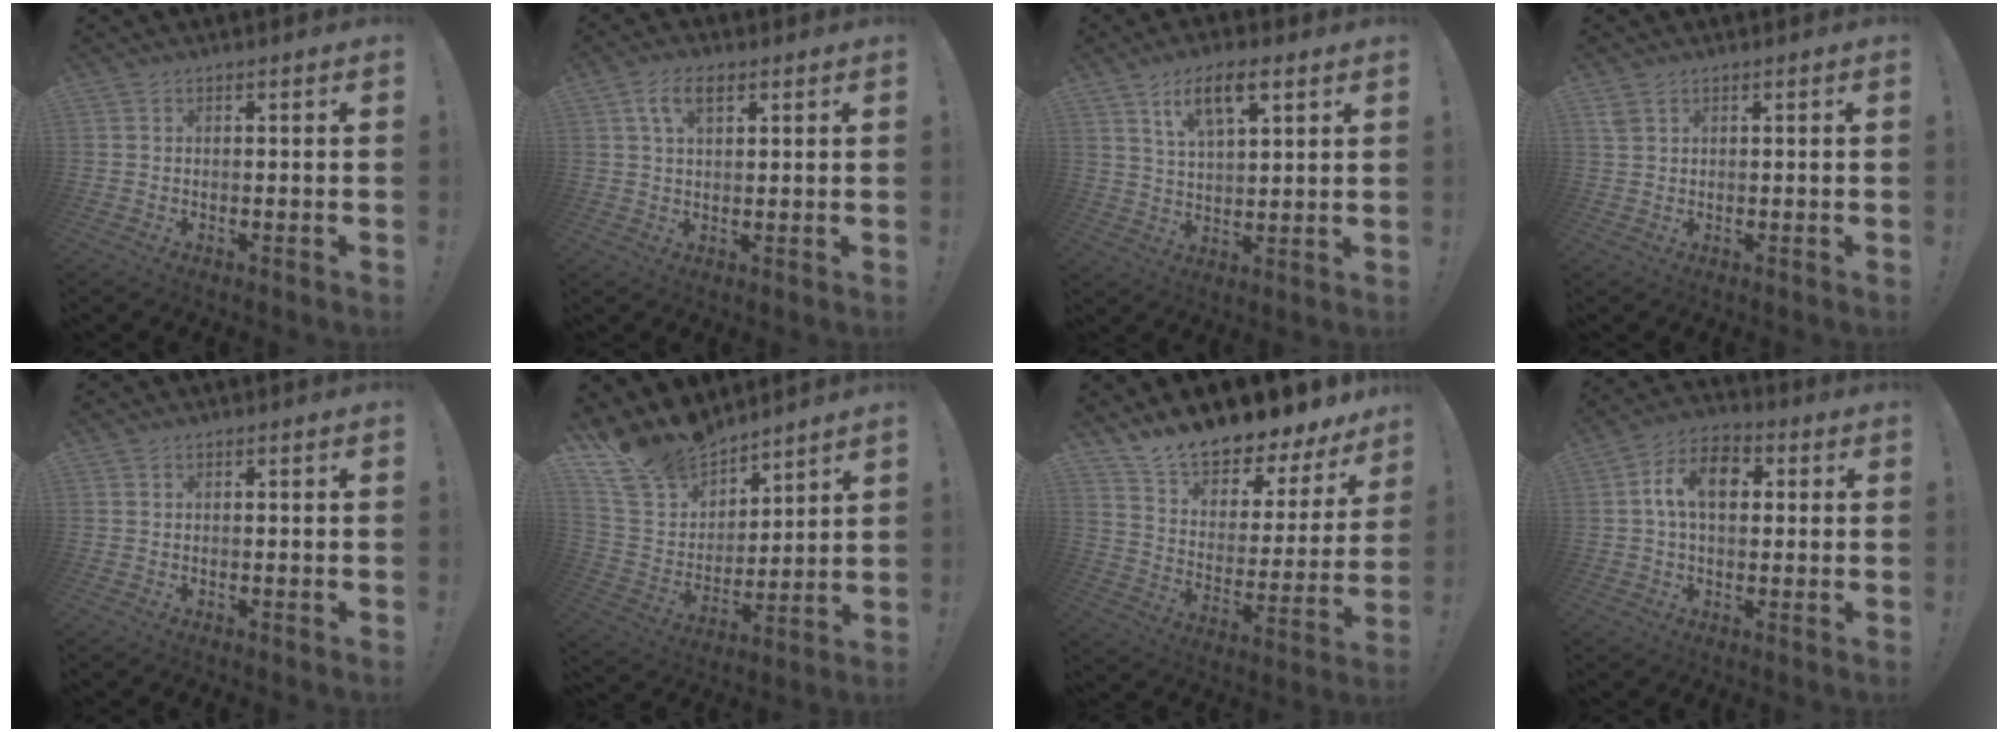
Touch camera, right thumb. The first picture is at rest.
{"total": 6.8, "force": [3.1, 3.6, 4.9], "torque": [-0.088, 0.005, 0.057]}
{"total": 9.8, "force": [5.6, 4.0, 7.0], "torque": [-0.114, -0.014, 0.099]}
{"total": 2.5, "force": [1.6, 1.4, 1.4], "torque": [-0.025, -0.004, 0.030]}
{"total": 0.0}
{"total": 15.7, "force": [13.5, 7.4, 2.7], "torque": [-0.071, -0.109, 0.258]}
{"total": 12.8, "force": [11.9, 2.8, 3.4], "torque": [-0.076, -0.110, 0.206]}
{"total": 11.9, "force": [2.4, 7.8, 8.7], "torque": [-0.139, 0.018, 0.046]}